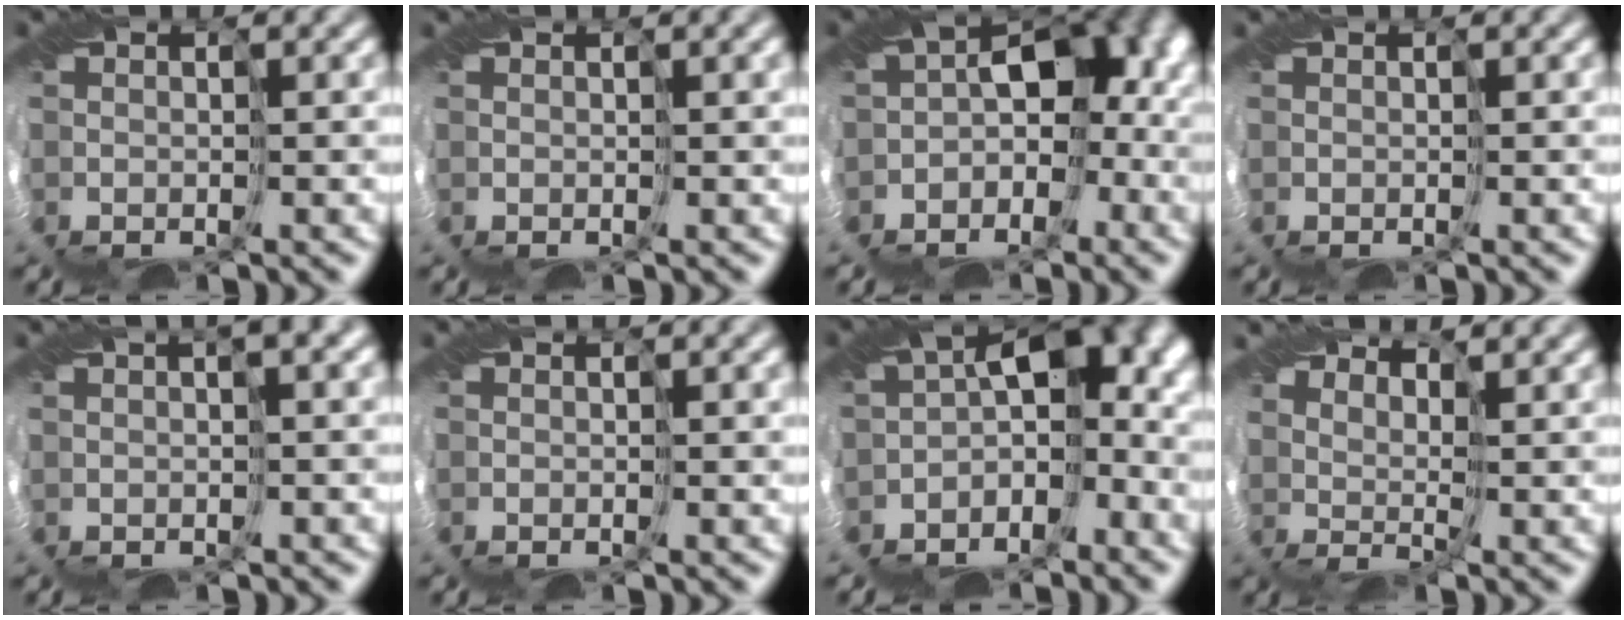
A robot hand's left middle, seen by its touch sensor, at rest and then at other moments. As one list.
[{"total": 1.3, "force": [0.8, 0.0, 1.0], "torque": [-0.013, 0.006, 0.015]}, {"total": 10.2, "force": [-1.3, 7.1, 7.2], "torque": [-0.080, 0.008, -0.019]}, {"total": 0.0}, {"total": 3.8, "force": [1.9, 0.6, 3.2], "torque": [-0.049, 0.018, 0.026]}, {"total": 0.8, "force": [0.6, -0.2, 0.5], "torque": [-0.006, 0.006, 0.010]}, {"total": 10.5, "force": [-1.5, 6.5, 8.1], "torque": [-0.109, -0.001, -0.017]}, {"total": 4.4, "force": [3.3, 1.6, 2.4], "torque": [-0.055, 0.002, 0.049]}]